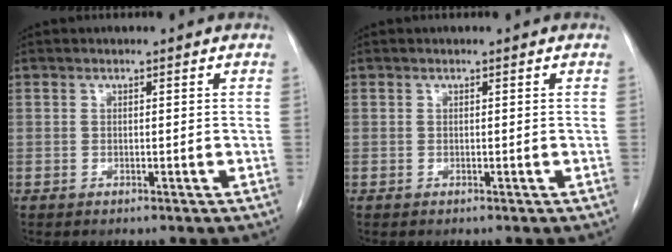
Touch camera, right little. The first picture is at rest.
{"total": 0.0}